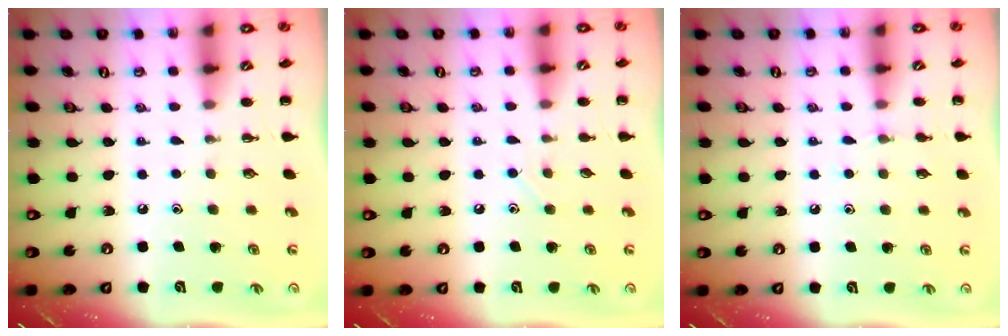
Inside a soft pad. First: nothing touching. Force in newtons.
{"total": 3.0, "press": 2.8, "slide": 1.0}
{"total": 4.3, "press": 4.0, "slide": 1.5}